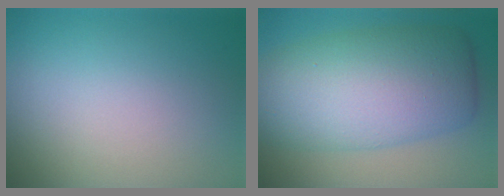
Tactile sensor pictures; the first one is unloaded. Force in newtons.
{"total": 10.1, "press": 10.1, "slide": 0.3}